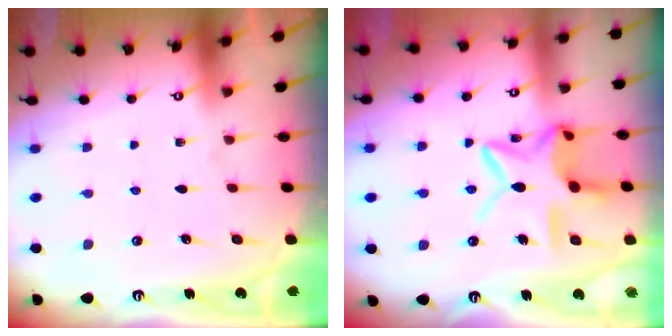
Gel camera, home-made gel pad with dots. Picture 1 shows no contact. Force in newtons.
{"total": 14.2, "press": 14.1, "slide": 1.1}